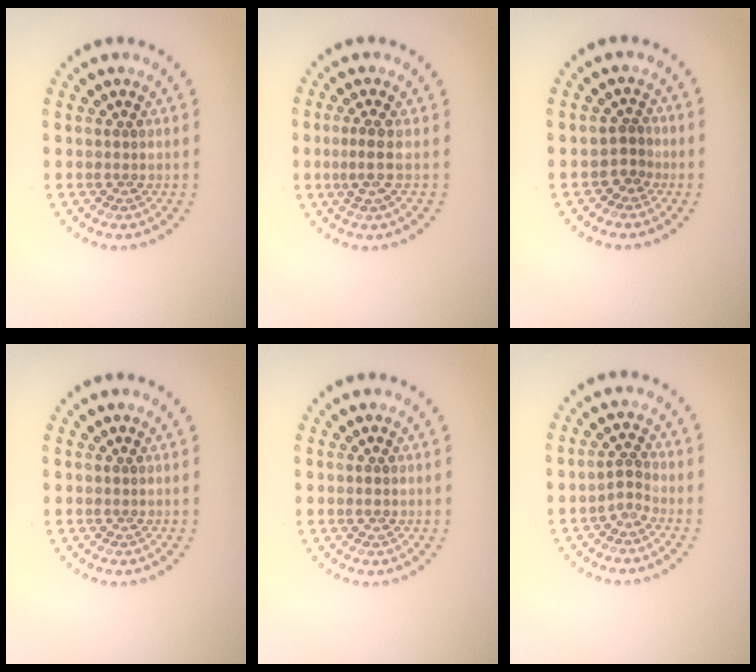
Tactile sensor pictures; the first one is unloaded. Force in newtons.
{"total": 2.1, "press": 1.6, "slide": 1.4}
{"total": 1.6, "press": 1.3, "slide": 0.9}
{"total": 0.0}
{"total": 0.7, "press": 0.7, "slide": 0.0}
{"total": 1.4, "press": 1.0, "slide": 1.1}